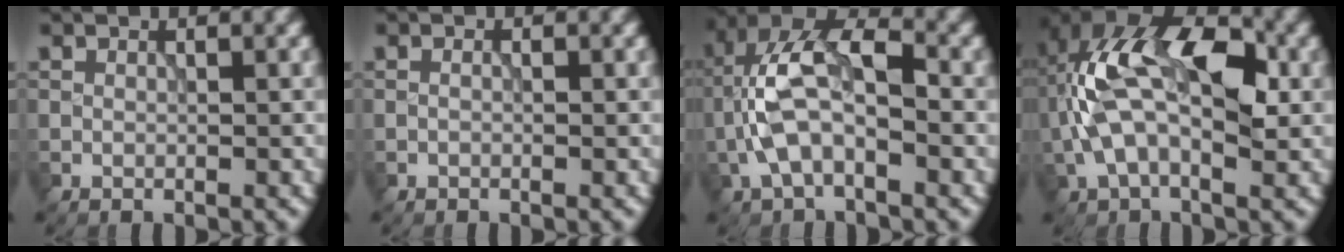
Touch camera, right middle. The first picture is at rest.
{"total": 0.7, "force": [0.0, 0.4, 0.6], "torque": [-0.005, -0.007, -0.003]}
{"total": 7.1, "force": [-1.3, 3.5, 6.0], "torque": [-0.132, 0.020, -0.028]}
{"total": 10.7, "force": [0.5, 5.8, 8.9], "torque": [-0.175, 0.021, -0.002]}